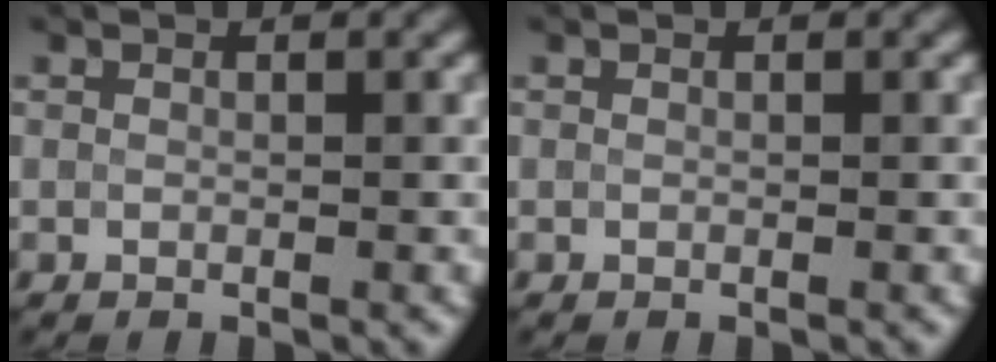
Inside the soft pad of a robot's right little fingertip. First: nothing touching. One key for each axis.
{"total": 0.0}